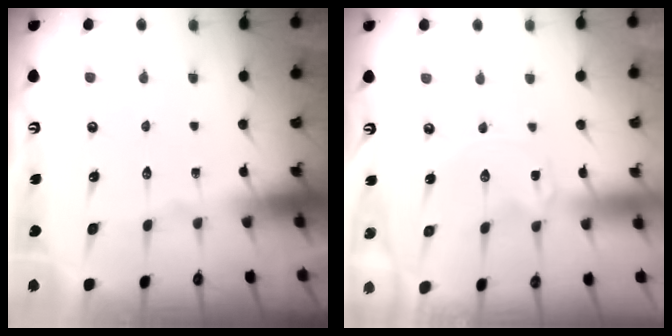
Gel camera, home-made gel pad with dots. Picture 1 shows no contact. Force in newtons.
{"total": 0.0}